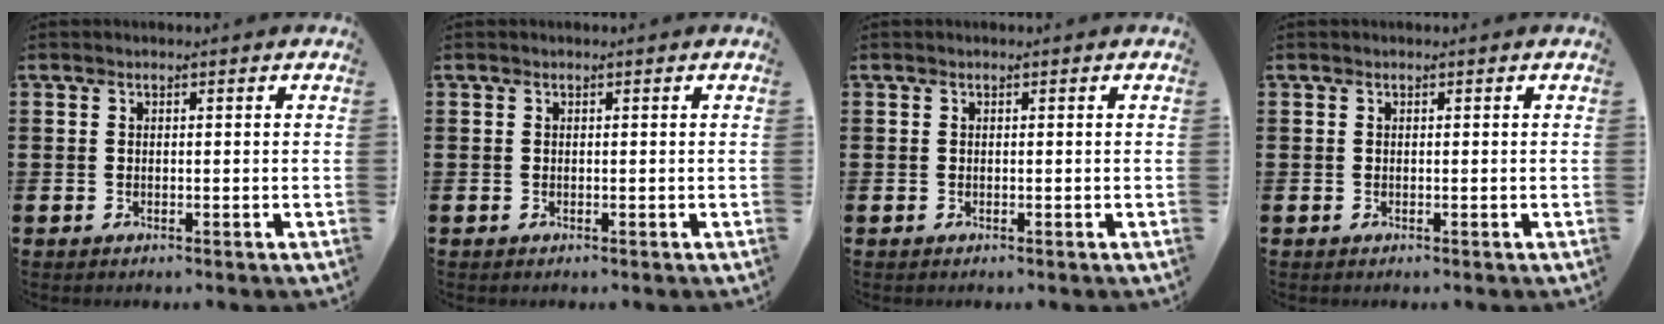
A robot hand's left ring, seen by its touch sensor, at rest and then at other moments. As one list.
[{"total": 0.0}, {"total": 0.0}, {"total": 0.0}]